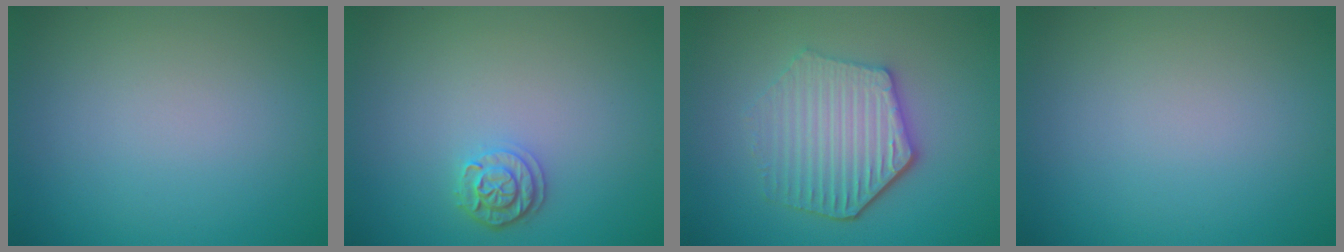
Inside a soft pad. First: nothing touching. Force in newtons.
{"total": 2.1, "press": 1.9, "slide": 0.9}
{"total": 5.3, "press": 4.3, "slide": 3.2}
{"total": 0.0}